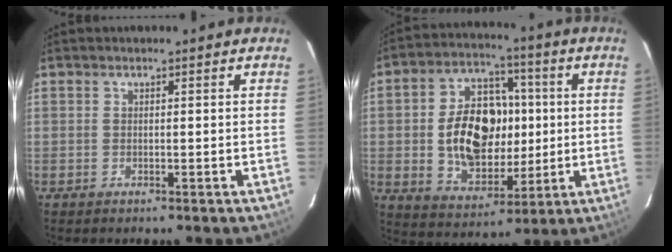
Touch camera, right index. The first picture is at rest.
{"total": 16.4, "force": [0.2, 11.2, 12.1], "torque": [-0.229, 0.026, 0.022]}